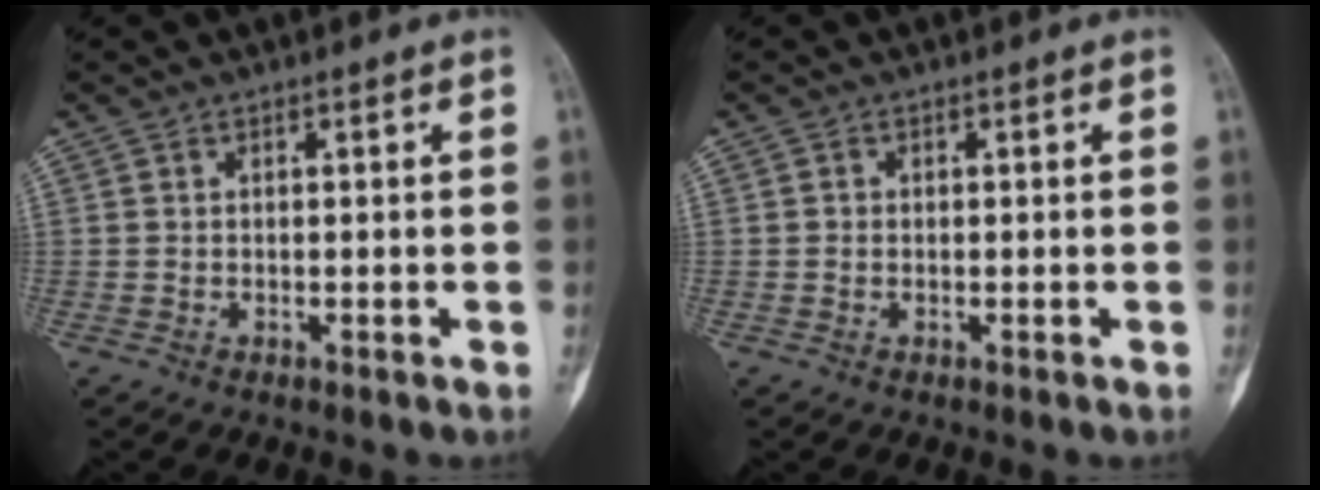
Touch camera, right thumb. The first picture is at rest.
{"total": 0.6, "force": [0.0, 0.5, 0.2], "torque": [0.001, -0.001, -0.001]}